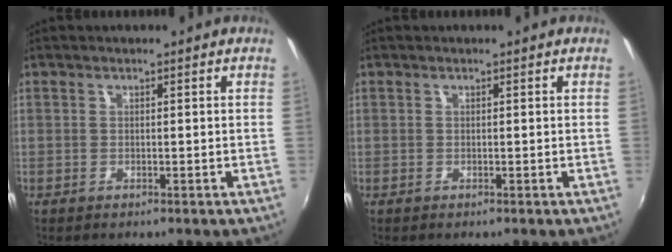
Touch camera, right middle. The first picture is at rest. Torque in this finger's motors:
{"motor_torque": [0.00, 0.00, 0.00, 0.00]}